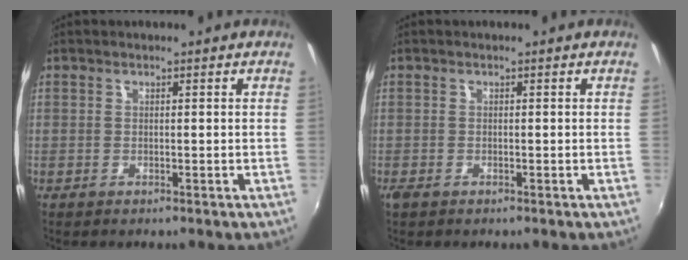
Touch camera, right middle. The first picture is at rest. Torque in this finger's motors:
{"motor_torque": [0.44, -0.44, 0.03, 0.02]}